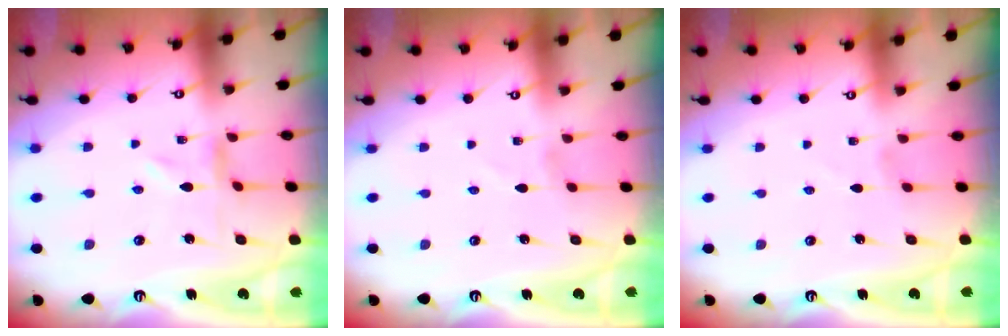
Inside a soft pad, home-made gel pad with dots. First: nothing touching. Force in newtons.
{"total": 1.2, "press": 1.2, "slide": 0.1}
{"total": 1.2, "press": 1.2, "slide": 0.0}